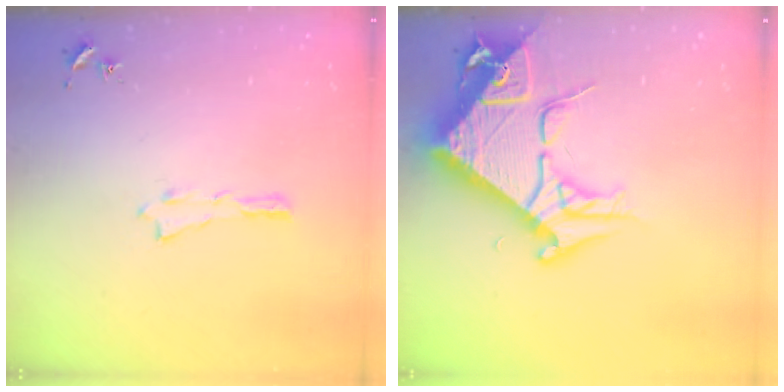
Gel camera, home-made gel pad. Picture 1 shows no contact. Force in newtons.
{"total": 10.5, "press": 10.5, "slide": 1.0}